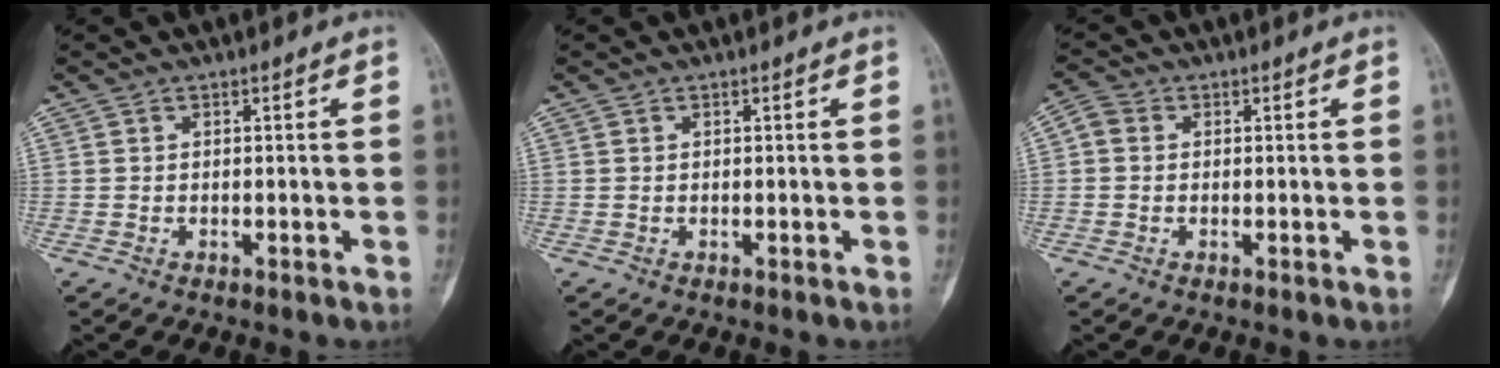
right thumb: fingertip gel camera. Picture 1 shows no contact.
{"total": 0.0}
{"total": 2.5, "force": [0.1, 2.1, 1.3], "torque": [-0.022, 0.006, -0.009]}